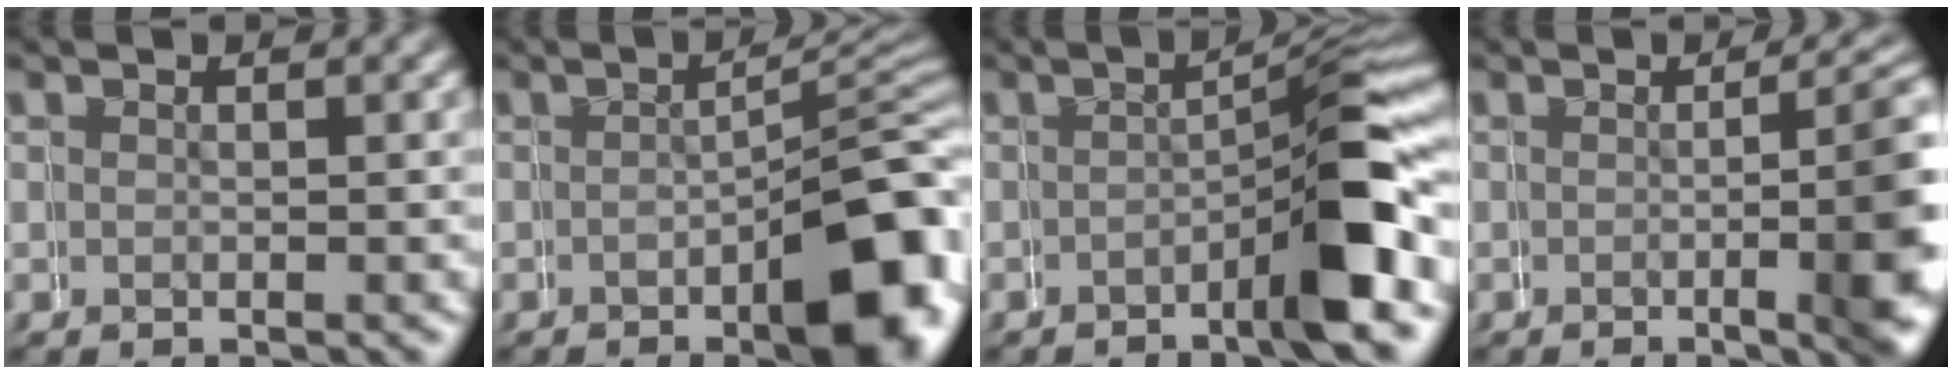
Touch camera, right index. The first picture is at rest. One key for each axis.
{"total": 9.6, "fx": -4.2, "fy": 3.2, "fz": 8.0, "tx": -0.068, "ty": 0.010, "tz": -0.060}
{"total": 7.4, "fx": -2.3, "fy": 0.5, "fz": 7.0, "tx": -0.093, "ty": 0.015, "tz": -0.035}
{"total": 6.6, "fx": -0.9, "fy": 1.1, "fz": 6.4, "tx": -0.048, "ty": 0.004, "tz": -0.016}